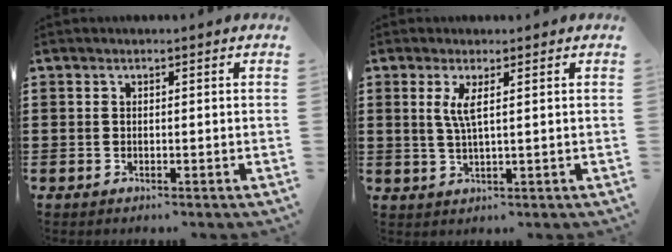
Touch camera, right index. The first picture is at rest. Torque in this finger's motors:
{"motor_torque": [0.43, -0.17, 0.25, 0.06]}